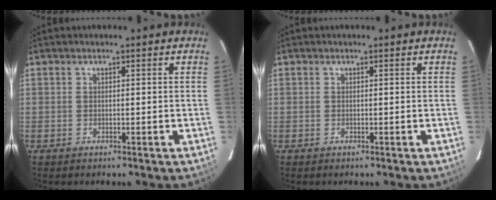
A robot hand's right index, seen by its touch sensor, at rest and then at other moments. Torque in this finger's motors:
{"motor_torque": [0.00, 0.00, 0.00, 0.00]}